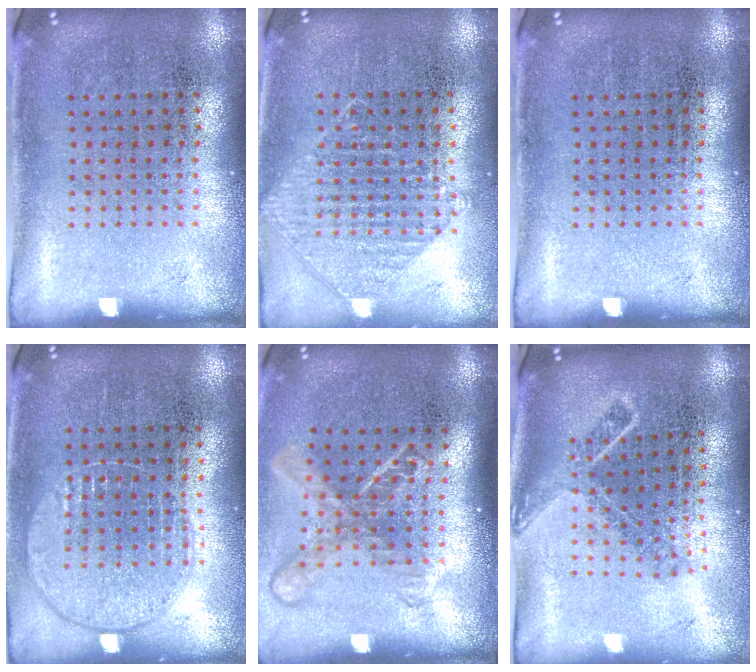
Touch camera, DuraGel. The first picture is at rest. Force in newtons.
{"total": 0.9, "press": 0.9, "slide": 0.2}
{"total": 0.0}
{"total": 1.0, "press": 0.9, "slide": 0.3}
{"total": 1.8, "press": 1.3, "slide": 1.2}
{"total": 1.7, "press": 1.2, "slide": 1.1}